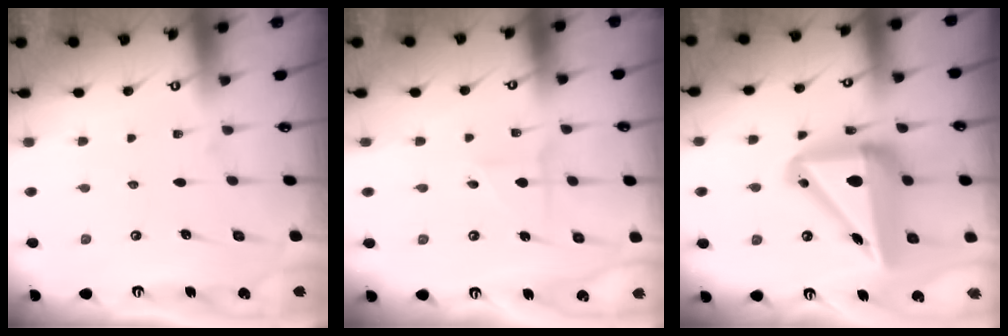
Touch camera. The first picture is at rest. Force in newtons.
{"total": 2.0, "press": 1.9, "slide": 0.5}
{"total": 19.3, "press": 18.9, "slide": 3.6}